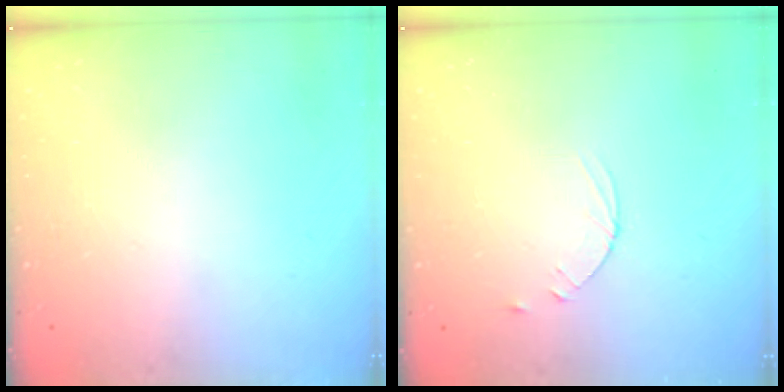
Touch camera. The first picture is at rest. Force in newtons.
{"total": 3.6, "press": 3.5, "slide": 0.4}